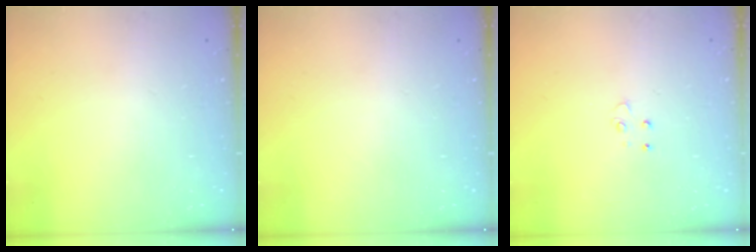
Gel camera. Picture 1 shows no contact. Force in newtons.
{"total": 0.0}
{"total": 4.1, "press": 4.1, "slide": 0.5}